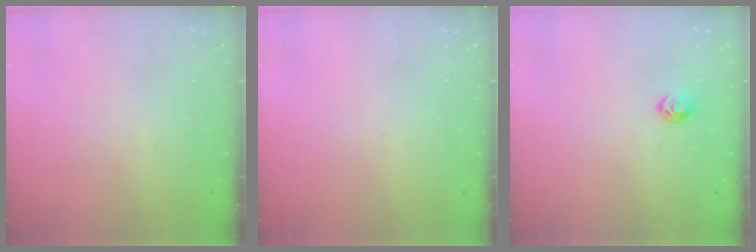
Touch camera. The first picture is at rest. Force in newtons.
{"total": 0.0}
{"total": 7.5, "press": 7.4, "slide": 0.7}